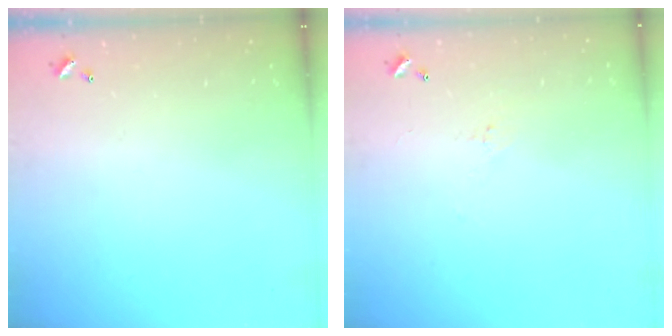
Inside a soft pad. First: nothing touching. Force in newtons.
{"total": 0.6, "press": 0.1, "slide": 0.6}